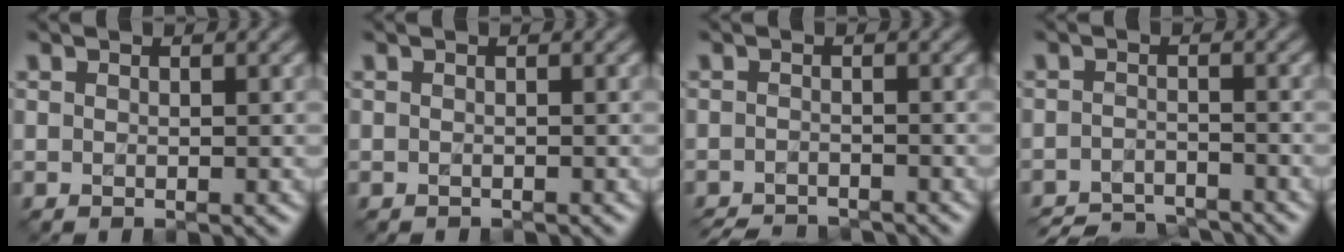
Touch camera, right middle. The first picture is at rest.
{"total": 0.0}
{"total": 4.2, "force": [-4.1, 0.5, 0.7], "torque": [-0.012, -0.008, -0.065]}
{"total": 5.5, "force": [-5.3, 0.9, 1.1], "torque": [-0.012, -0.012, -0.089]}